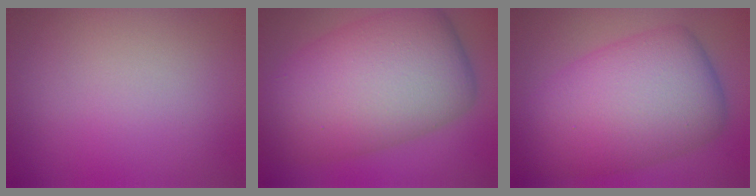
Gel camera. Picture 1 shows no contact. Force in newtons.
{"total": 12.4, "press": 12.4, "slide": 0.4}
{"total": 10.9, "press": 10.9, "slide": 0.1}